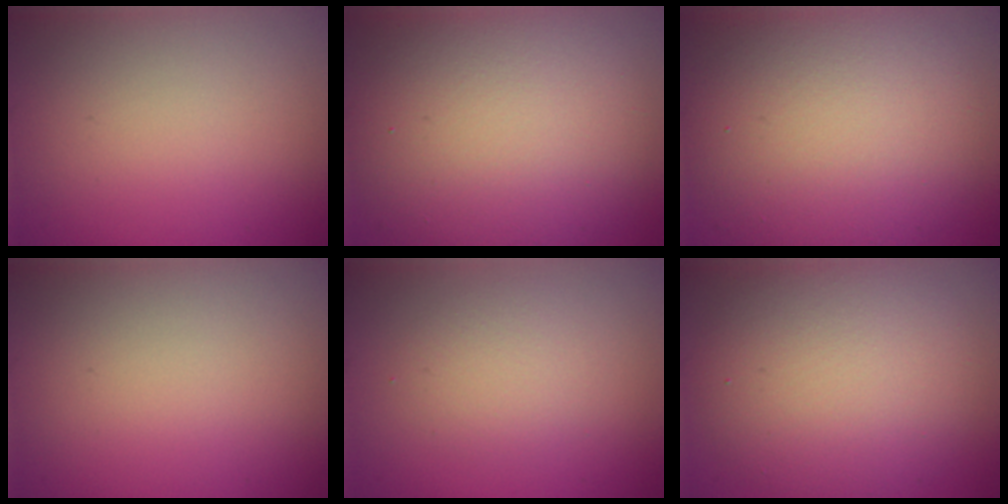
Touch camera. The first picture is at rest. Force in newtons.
{"total": 11.5, "press": 11.4, "slide": 1.2}
{"total": 10.7, "press": 10.7, "slide": 0.7}
{"total": 0.0}
{"total": 2.1, "press": 2.1, "slide": 0.2}
{"total": 7.4, "press": 7.4, "slide": 0.8}